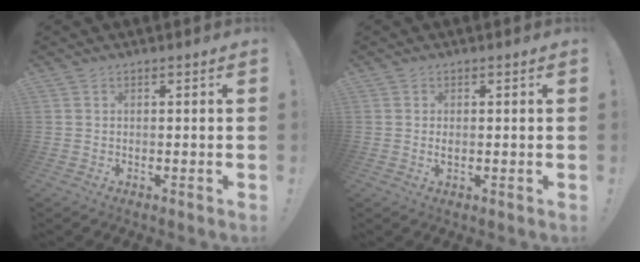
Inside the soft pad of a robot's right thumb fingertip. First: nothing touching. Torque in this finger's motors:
{"motor_torque": [-0.12, 0.01, 0.06, -0.28, 0.03]}